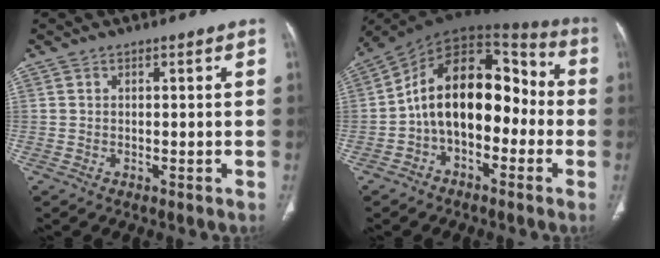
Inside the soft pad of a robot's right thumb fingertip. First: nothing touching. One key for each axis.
{"total": 17.7, "fx": -2.4, "fy": 11.0, "fz": 13.7, "tx": -0.190, "ty": 0.073, "tz": -0.050}